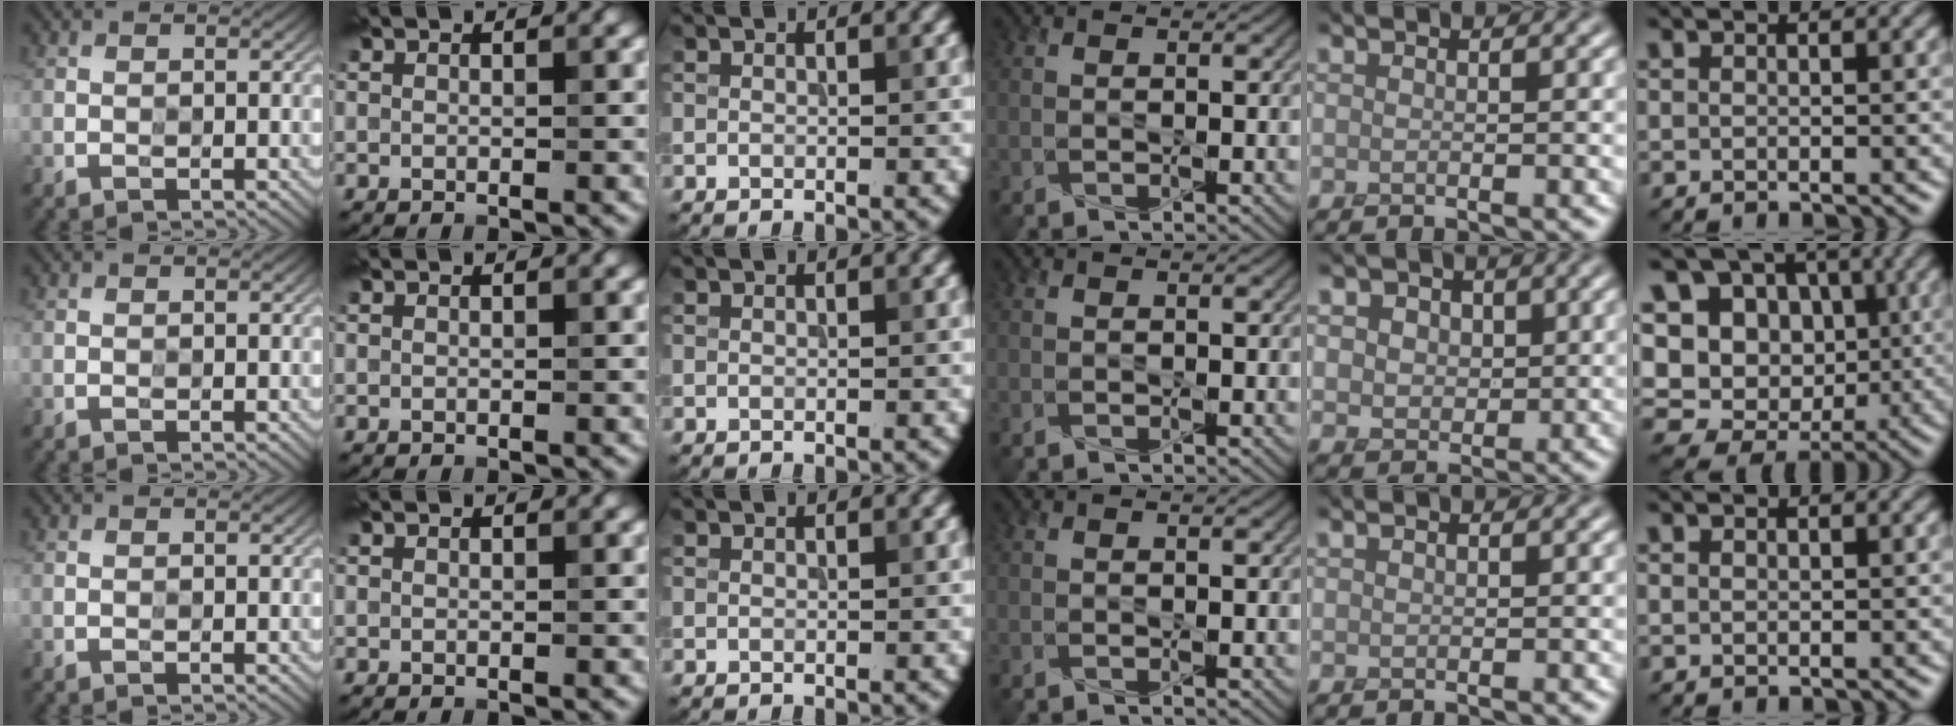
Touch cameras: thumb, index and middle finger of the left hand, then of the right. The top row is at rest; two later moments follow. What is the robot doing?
{"motion": "press", "object": "memory foam"}